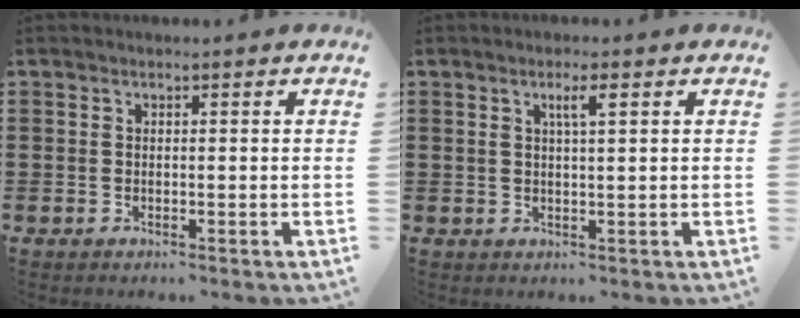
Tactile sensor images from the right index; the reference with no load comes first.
{"total": 2.5, "force": [1.1, 0.3, 2.2], "torque": [-0.045, 0.005, 0.015]}